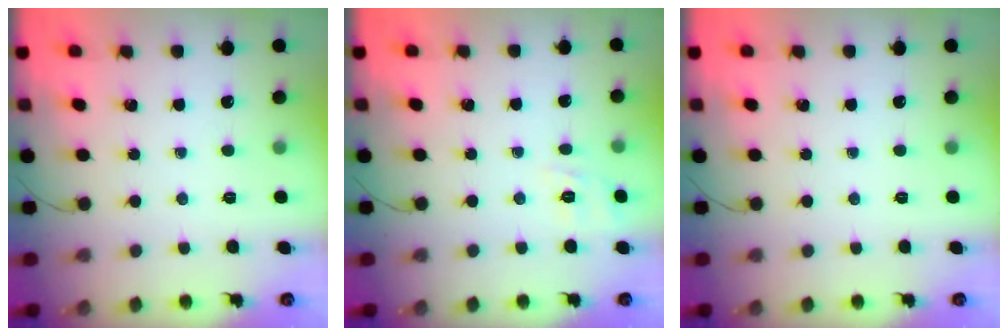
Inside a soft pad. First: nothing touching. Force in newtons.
{"total": 2.1, "press": 0.8, "slide": 1.9}
{"total": 0.0}